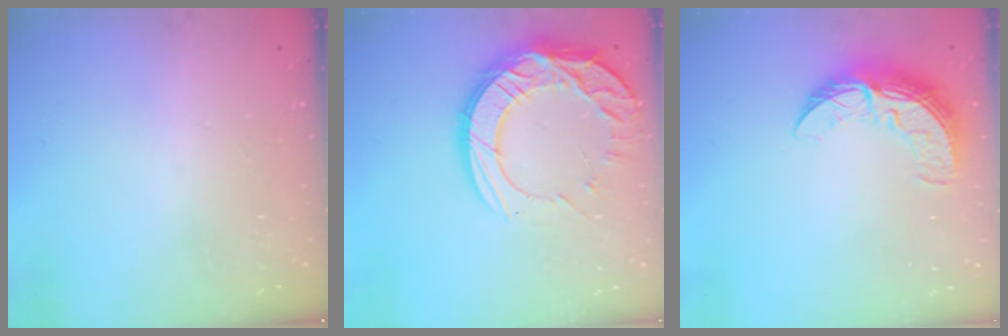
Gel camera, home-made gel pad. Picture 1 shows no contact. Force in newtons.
{"total": 17.2, "press": 17.2, "slide": 1.0}
{"total": 11.0, "press": 11.0, "slide": 0.4}